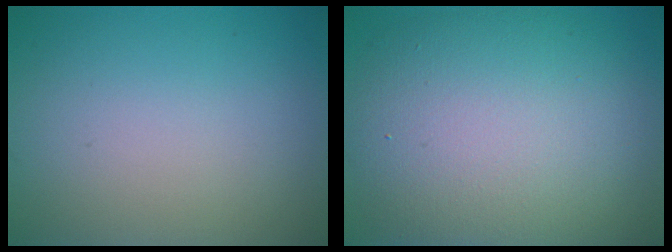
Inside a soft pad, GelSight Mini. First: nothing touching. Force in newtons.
{"total": 12.0, "press": 12.0, "slide": 0.5}